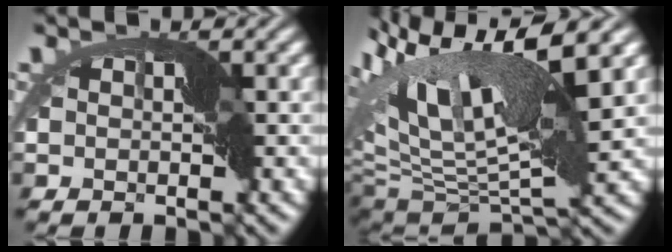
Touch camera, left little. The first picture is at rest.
{"total": 13.4, "force": [6.8, 3.5, 11.0], "torque": [-0.232, 0.015, 0.121]}